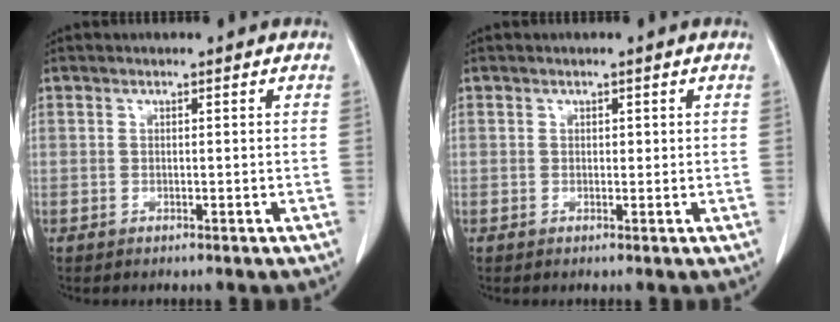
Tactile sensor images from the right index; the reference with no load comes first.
{"total": 0.7, "force": [0.2, 0.6, 0.4], "torque": [0.001, 0.001, 0.002]}